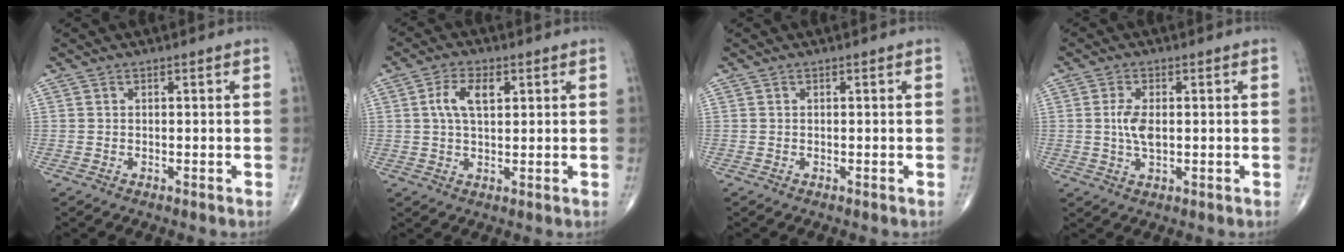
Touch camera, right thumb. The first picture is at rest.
{"total": 6.0, "force": [1.7, 3.1, 4.8], "torque": [-0.093, 0.005, 0.031]}
{"total": 0.0}
{"total": 4.5, "force": [0.2, 2.2, 4.0], "torque": [-0.080, -0.003, 0.005]}